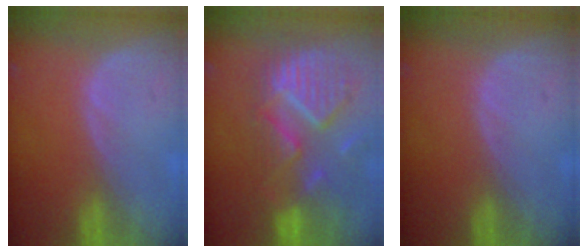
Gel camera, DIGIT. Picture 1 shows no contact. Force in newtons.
{"total": 11.9, "press": 10.3, "slide": 5.9}
{"total": 0.0}